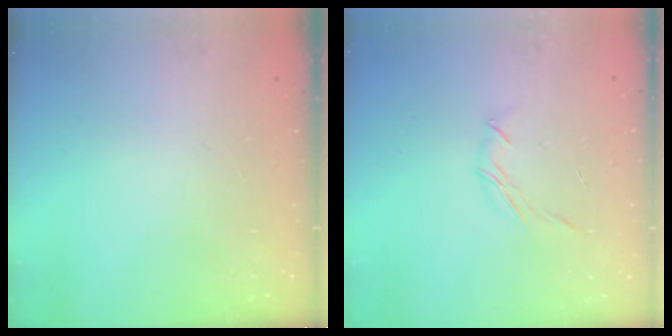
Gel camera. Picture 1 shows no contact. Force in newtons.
{"total": 3.8, "press": 3.7, "slide": 0.8}